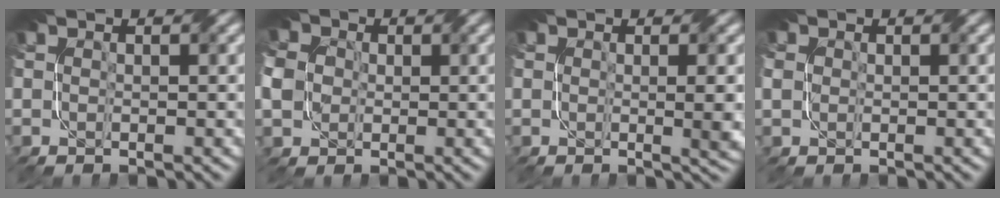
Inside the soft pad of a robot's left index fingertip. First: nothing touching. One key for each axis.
{"total": 6.0, "fx": 0.5, "fy": 5.1, "fz": 3.2, "tx": -0.087, "ty": 0.018, "tz": 0.003}
{"total": 2.4, "fx": 0.2, "fy": 0.7, "fz": 2.3, "tx": -0.032, "ty": -0.004, "tz": 0.007}
{"total": 1.7, "fx": 0.5, "fy": 1.5, "fz": 0.6, "tx": -0.019, "ty": 0.004, "tz": 0.005}